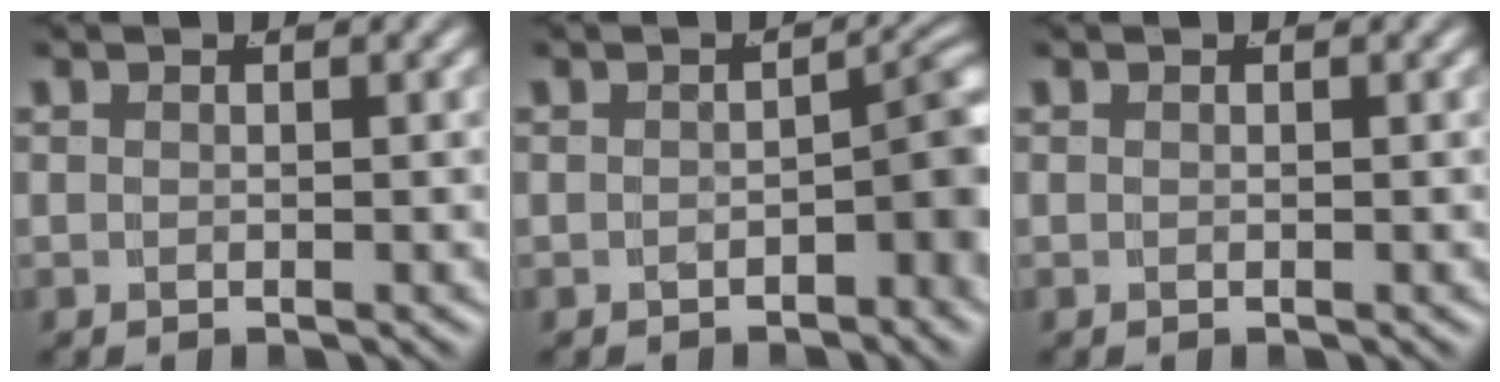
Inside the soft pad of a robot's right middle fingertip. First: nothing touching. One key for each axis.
{"total": 3.8, "fx": -1.5, "fy": 1.5, "fz": 3.1, "tx": -0.023, "ty": 0.001, "tz": -0.020}
{"total": 0.0}